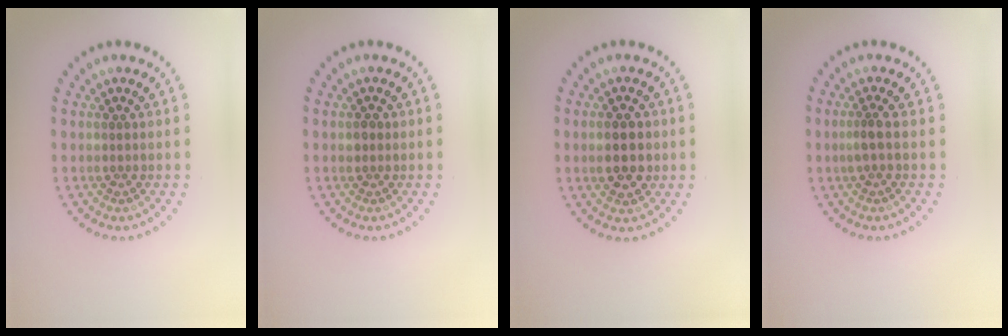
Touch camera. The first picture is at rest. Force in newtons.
{"total": 0.9, "press": 0.8, "slide": 0.3}
{"total": 4.2, "press": 4.2, "slide": 0.2}
{"total": 1.4, "press": 1.1, "slide": 0.8}